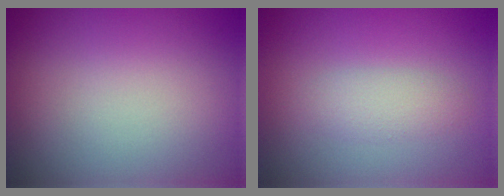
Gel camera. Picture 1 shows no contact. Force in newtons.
{"total": 1.9, "press": 1.9, "slide": 0.1}